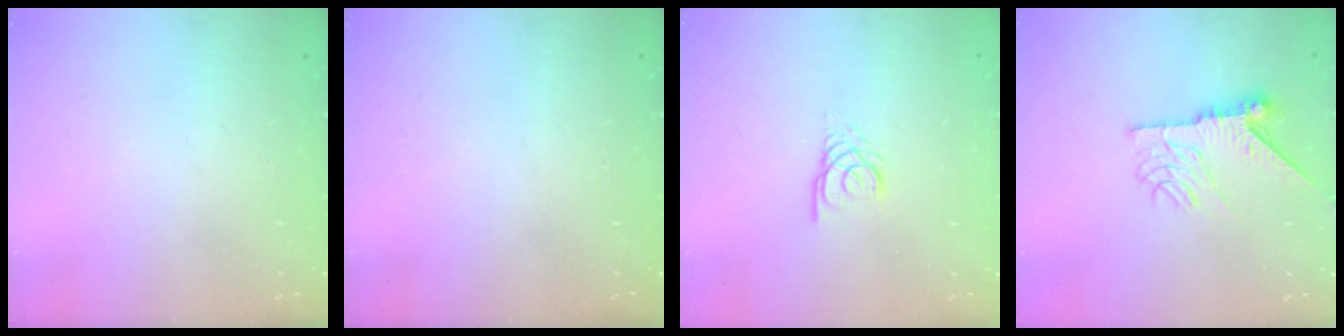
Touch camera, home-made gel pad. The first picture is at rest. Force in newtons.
{"total": 0.0}
{"total": 2.4, "press": 2.4, "slide": 0.1}
{"total": 10.5, "press": 10.5, "slide": 0.4}